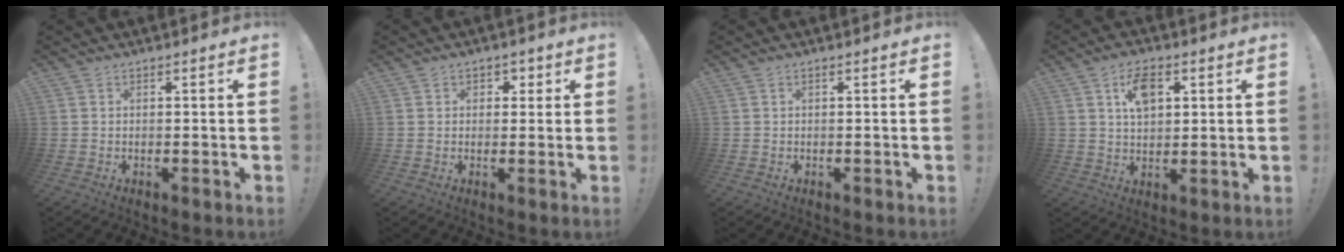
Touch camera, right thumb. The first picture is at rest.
{"total": 2.7, "force": [0.8, 2.4, 0.9], "torque": [-0.001, 0.000, 0.010]}
{"total": 0.0}
{"total": 8.2, "force": [3.1, 4.7, 6.0], "torque": [-0.097, 0.006, 0.056]}